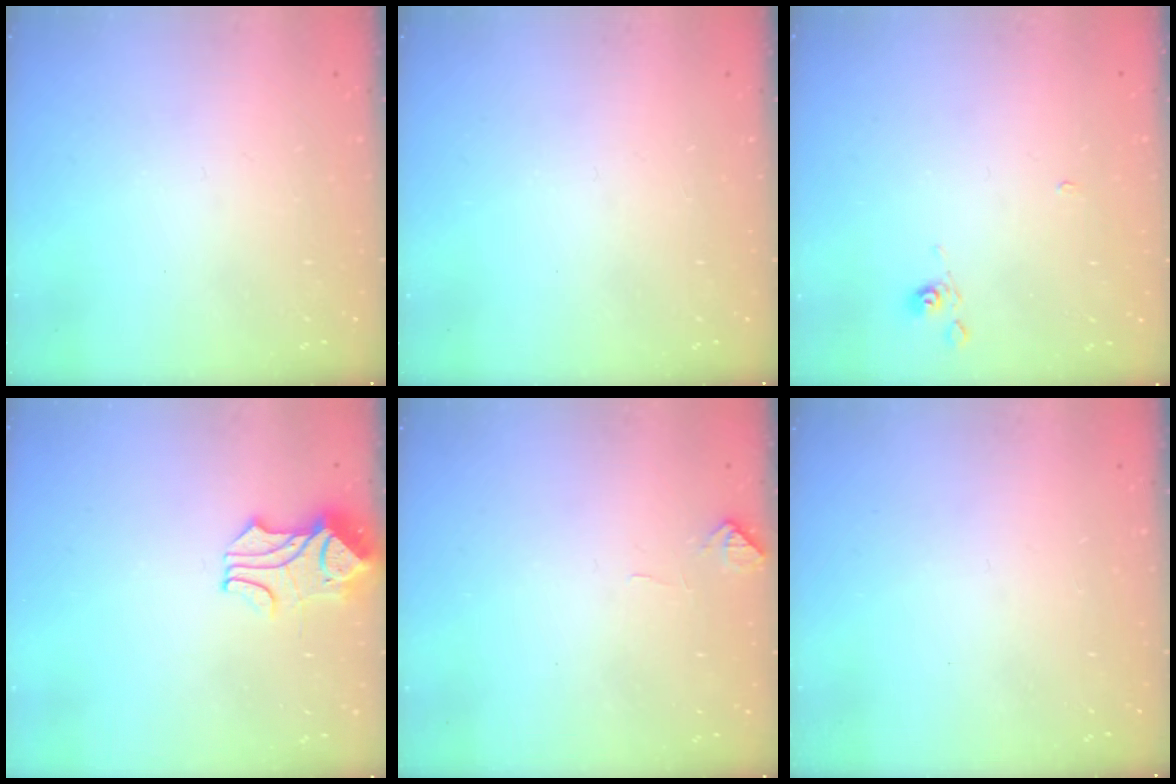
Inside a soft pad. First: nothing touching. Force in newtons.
{"total": 0.0}
{"total": 4.0, "press": 4.0, "slide": 0.4}
{"total": 1.7, "press": 1.4, "slide": 1.0}
{"total": 2.7, "press": 2.7, "slide": 0.4}
{"total": 0.0}